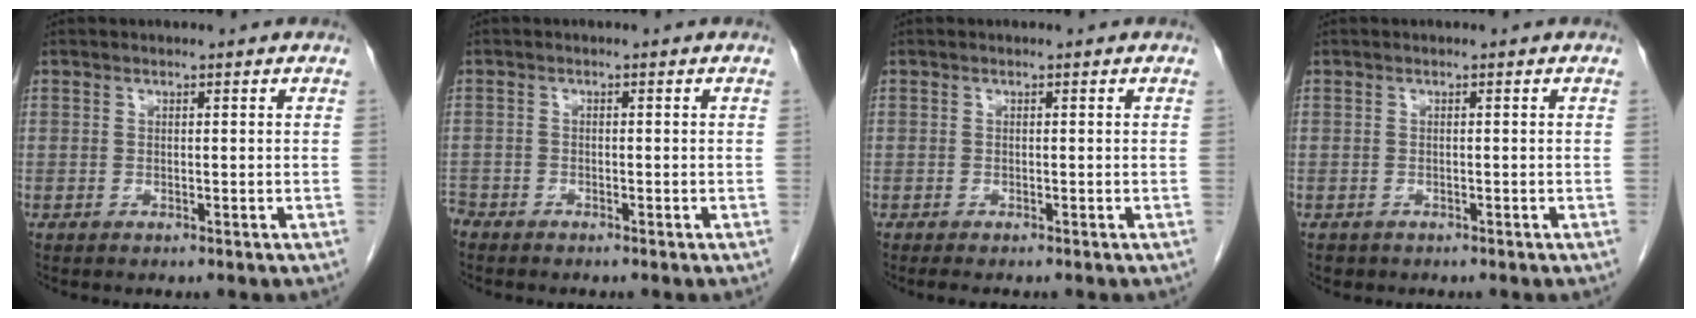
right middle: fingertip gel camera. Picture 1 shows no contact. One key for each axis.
{"total": 2.4, "fx": -2.3, "fy": 0.8, "fz": 0.2, "tx": -0.008, "ty": -0.003, "tz": -0.042}
{"total": 1.7, "fx": -1.4, "fy": 0.2, "fz": 0.9, "tx": -0.014, "ty": -0.004, "tz": -0.014}
{"total": 0.9, "fx": -0.6, "fy": 0.7, "fz": 0.0, "tx": -0.011, "ty": 0.002, "tz": -0.004}